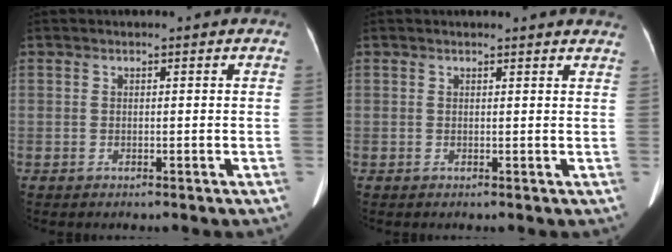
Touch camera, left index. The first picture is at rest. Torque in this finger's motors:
{"motor_torque": [0.00, -0.15, 0.19, 0.00]}